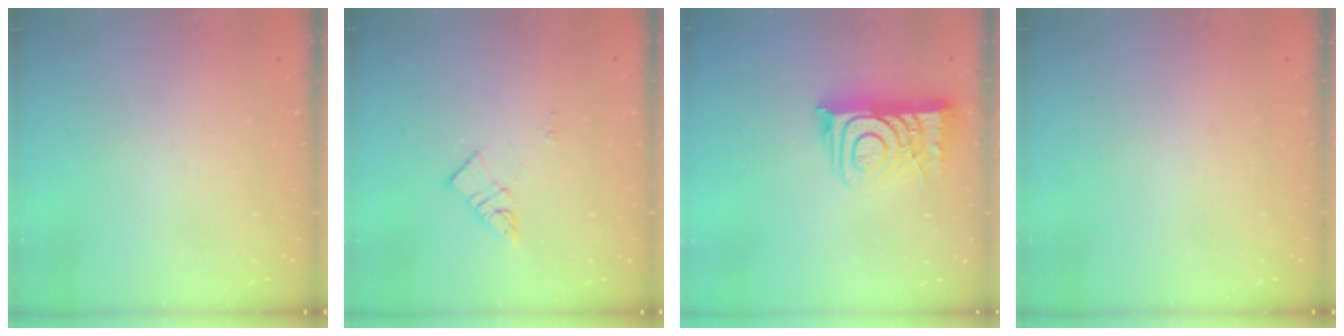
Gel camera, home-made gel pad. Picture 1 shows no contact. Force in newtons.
{"total": 6.2, "press": 6.2, "slide": 0.2}
{"total": 10.9, "press": 10.9, "slide": 1.1}
{"total": 2.8, "press": 2.8, "slide": 0.4}